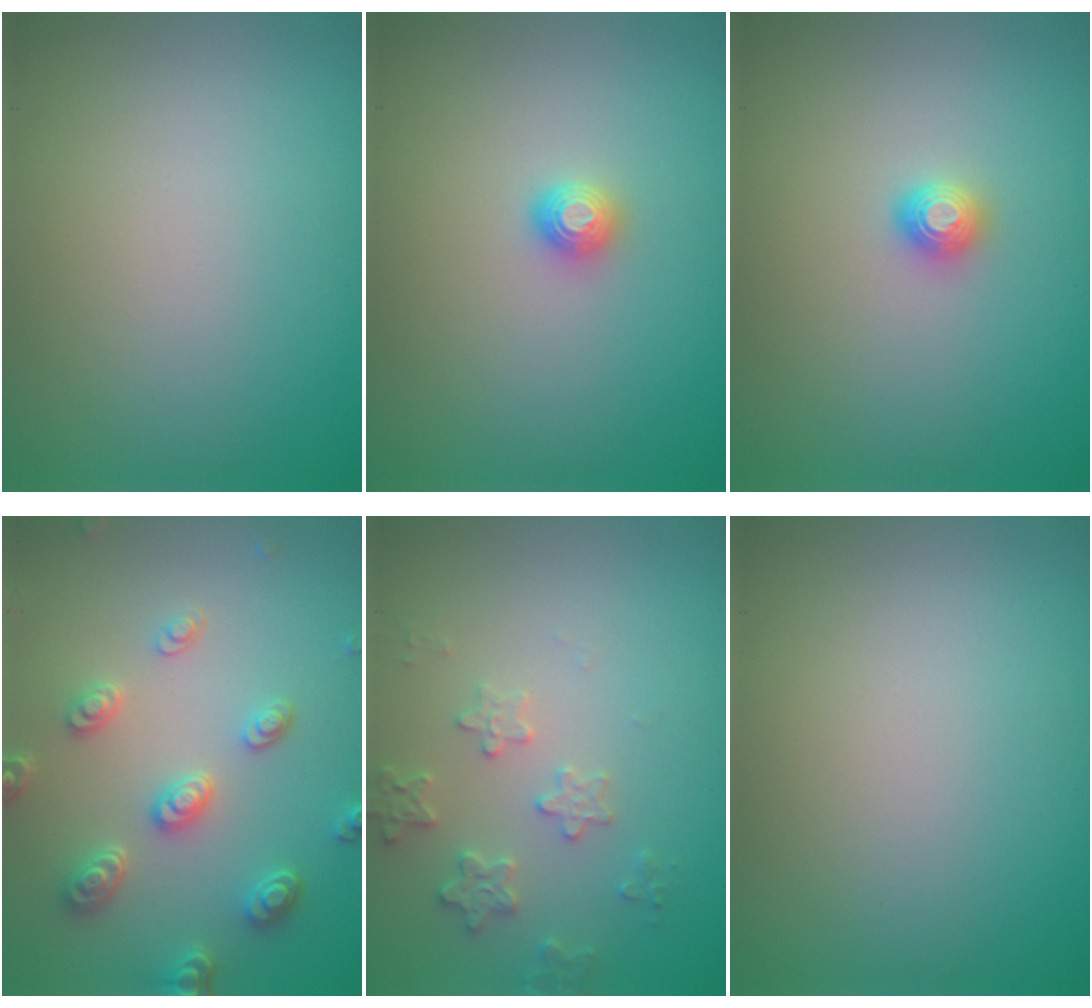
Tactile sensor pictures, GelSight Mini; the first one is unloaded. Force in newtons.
{"total": 1.2, "press": 1.2, "slide": 0.1}
{"total": 1.2, "press": 1.2, "slide": 0.1}
{"total": 4.4, "press": 3.6, "slide": 2.5}
{"total": 2.5, "press": 2.4, "slide": 0.6}
{"total": 0.0}